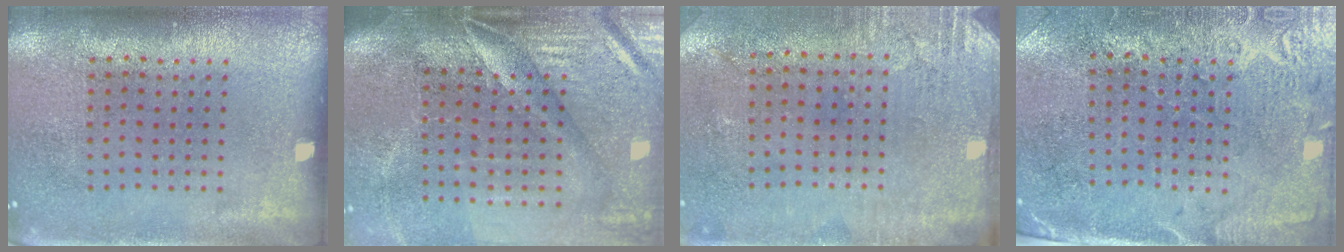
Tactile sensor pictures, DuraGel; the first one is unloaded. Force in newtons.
{"total": 4.6, "press": 3.9, "slide": 2.4}
{"total": 2.8, "press": 2.3, "slide": 1.6}
{"total": 2.7, "press": 2.4, "slide": 1.2}